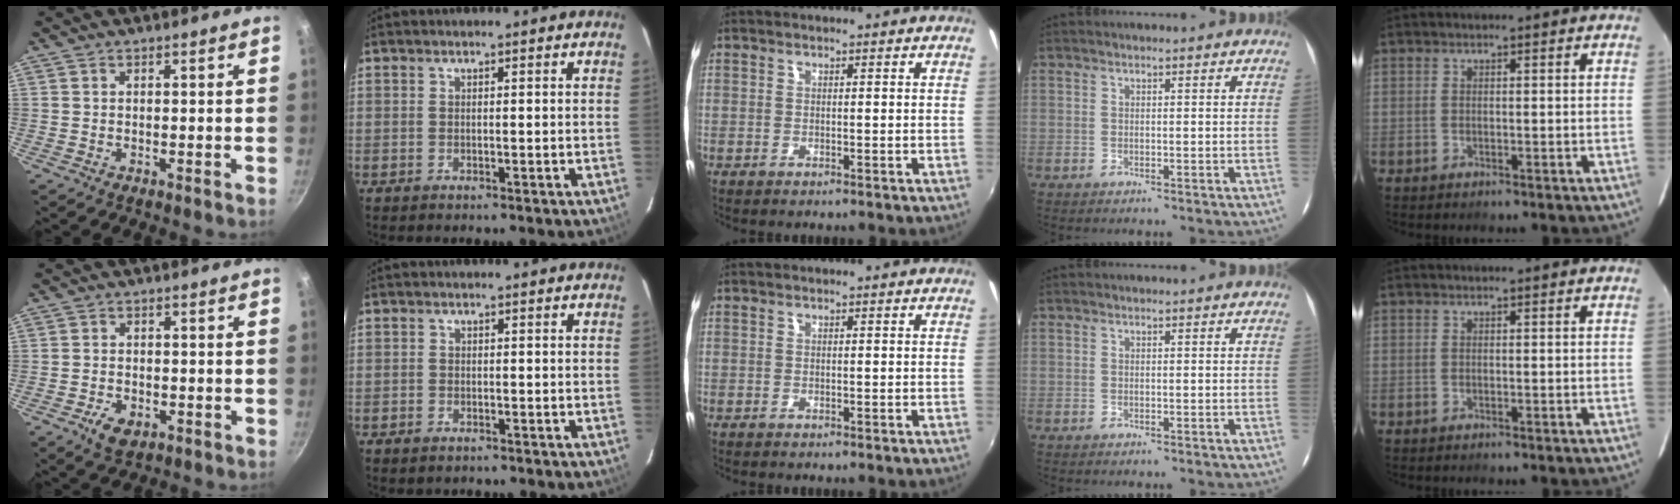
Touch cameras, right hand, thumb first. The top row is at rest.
{"thumb": {"total": 4.7, "force": [-2.1, 2.8, 3.1], "torque": [-0.053, 0.008, -0.031]}, "index": {"total": 1.5, "force": [-1.1, 0.9, 0.3], "torque": [-0.008, 0.001, -0.018]}}